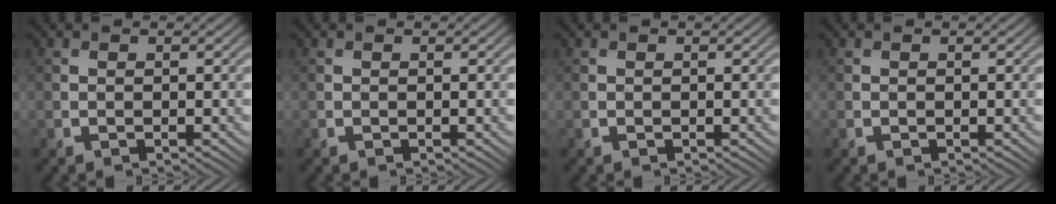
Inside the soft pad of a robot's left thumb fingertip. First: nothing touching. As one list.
[{"total": 0.0}, {"total": 0.0}, {"total": 0.0}]